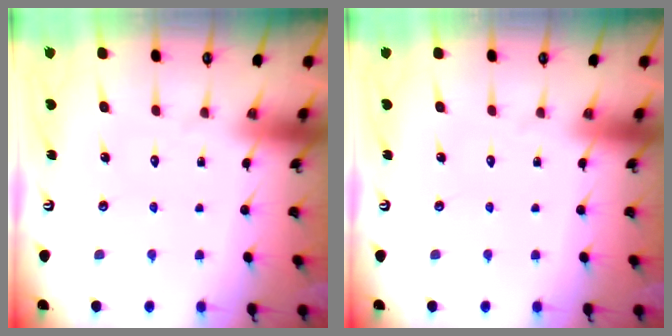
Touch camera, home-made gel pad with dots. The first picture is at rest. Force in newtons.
{"total": 0.0}